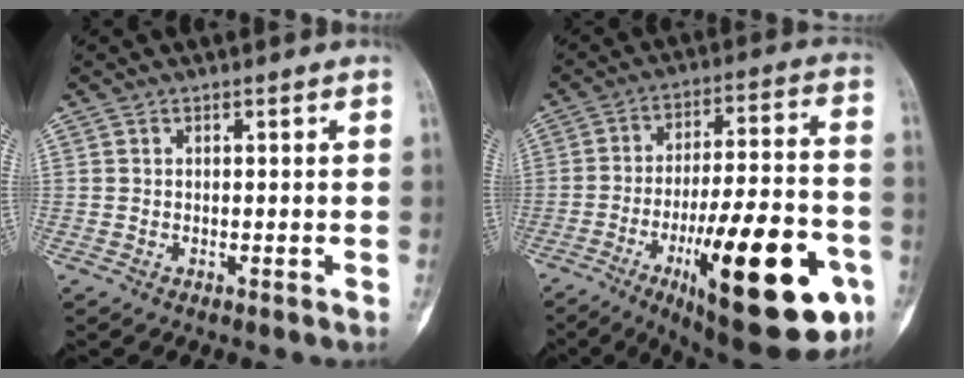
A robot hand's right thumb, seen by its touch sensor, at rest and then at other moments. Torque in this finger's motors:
{"motor_torque": [1.92, 2.18, 2.05, -0.72, 0.17]}